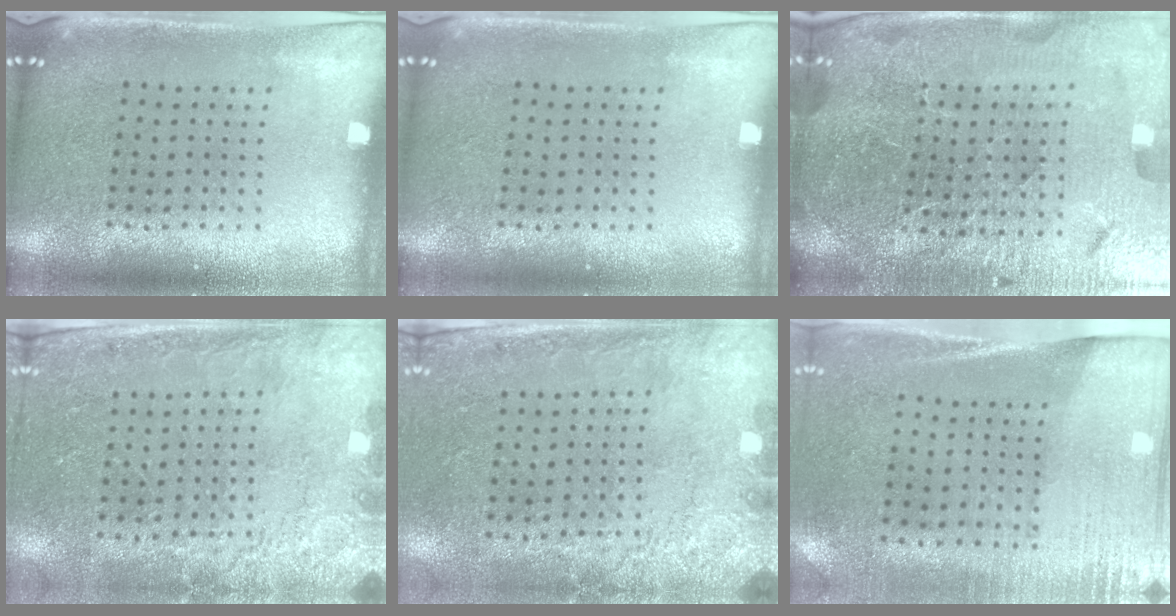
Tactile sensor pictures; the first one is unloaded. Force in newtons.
{"total": 0.0}
{"total": 6.1, "press": 5.4, "slide": 2.7}
{"total": 2.5, "press": 2.3, "slide": 0.8}
{"total": 2.7, "press": 2.0, "slide": 1.8}
{"total": 2.7, "press": 2.4, "slide": 1.4}